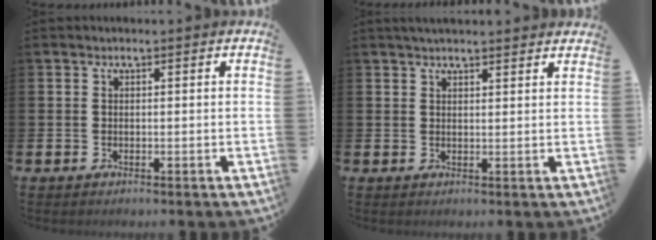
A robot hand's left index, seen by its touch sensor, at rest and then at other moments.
{"total": 2.4, "force": [2.3, 0.3, 0.6], "torque": [-0.014, -0.004, 0.042]}